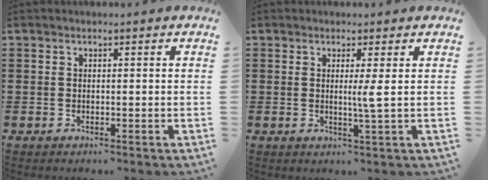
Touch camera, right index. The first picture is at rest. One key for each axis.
{"total": 2.9, "fx": 0.5, "fy": -0.8, "fz": 2.7, "tx": -0.052, "ty": -0.010, "tz": 0.004}